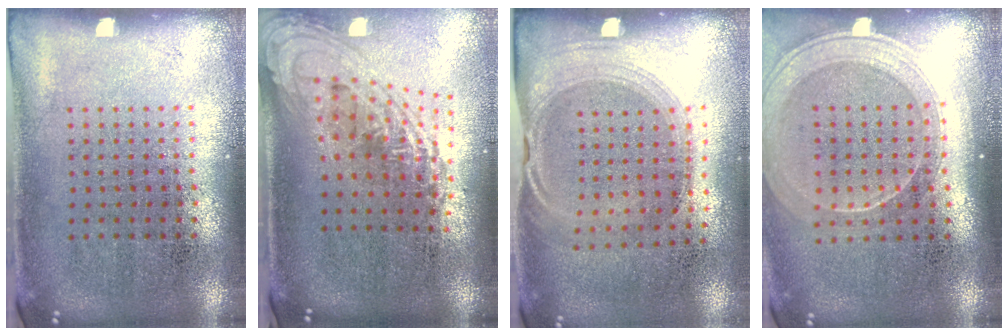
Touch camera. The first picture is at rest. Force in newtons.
{"total": 2.1, "press": 1.5, "slide": 1.4}
{"total": 1.5, "press": 1.2, "slide": 0.8}
{"total": 1.9, "press": 1.7, "slide": 0.9}